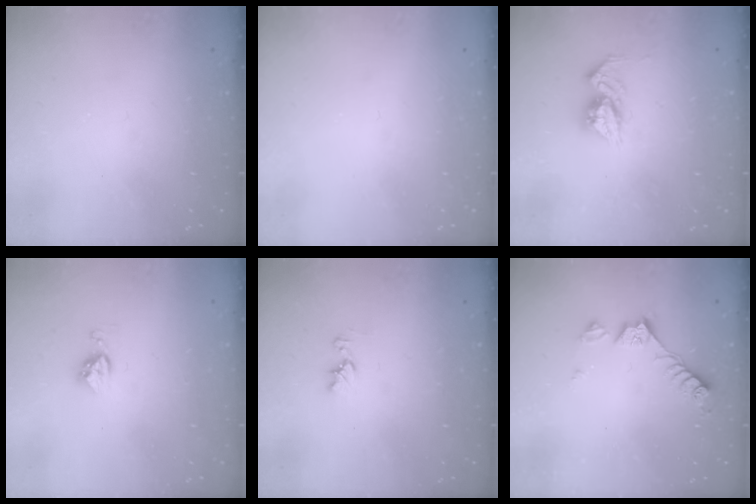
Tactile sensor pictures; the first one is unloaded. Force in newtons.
{"total": 0.0}
{"total": 9.6, "press": 9.6, "slide": 0.8}
{"total": 3.5, "press": 3.5, "slide": 0.5}
{"total": 5.1, "press": 5.1, "slide": 0.6}
{"total": 8.5, "press": 8.5, "slide": 0.5}